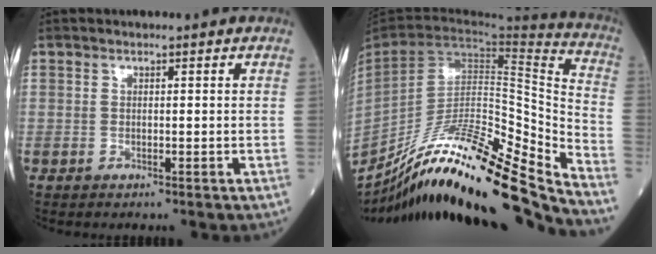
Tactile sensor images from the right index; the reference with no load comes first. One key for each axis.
{"total": 28.1, "fx": -24.2, "fy": -0.2, "fz": 14.2, "tx": -0.191, "ty": -0.031, "tz": -0.394}